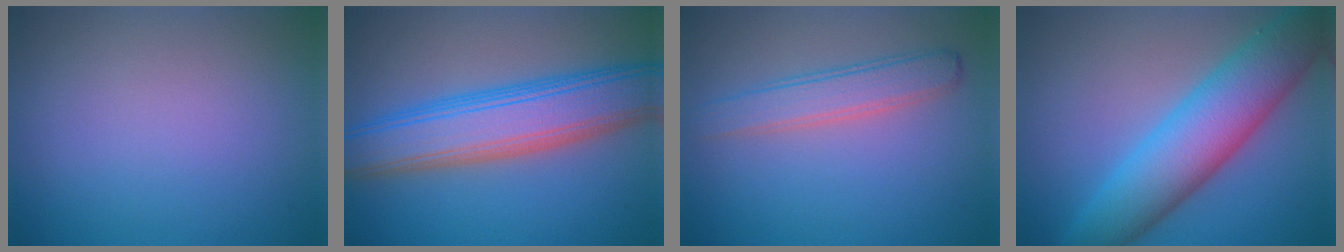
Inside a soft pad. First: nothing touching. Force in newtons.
{"total": 8.3, "press": 8.3, "slide": 0.6}
{"total": 3.0, "press": 3.0, "slide": 0.1}
{"total": 9.0, "press": 9.0, "slide": 0.2}